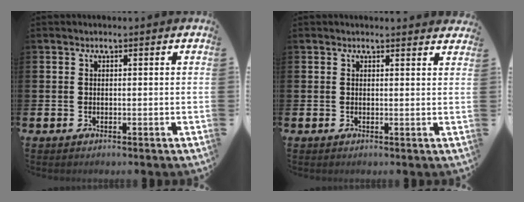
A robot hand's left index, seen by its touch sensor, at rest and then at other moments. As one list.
[{"total": 1.1, "force": [1.1, 0.1, 0.1], "torque": [0.007, -0.005, 0.018]}]